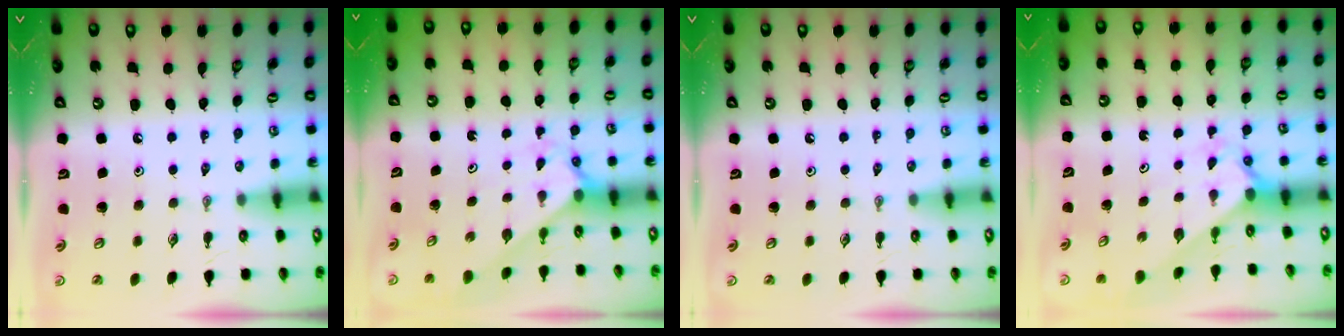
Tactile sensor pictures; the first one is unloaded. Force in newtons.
{"total": 2.3, "press": 2.3, "slide": 0.2}
{"total": 0.0}
{"total": 1.8, "press": 1.8, "slide": 0.2}